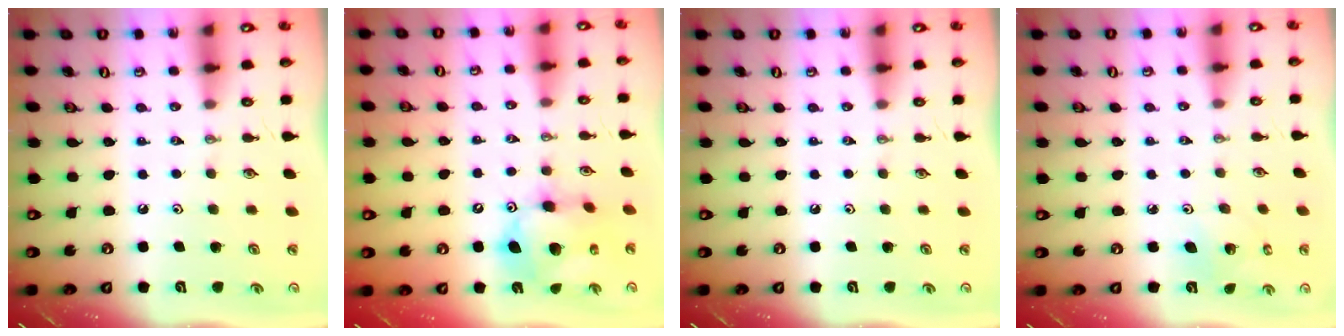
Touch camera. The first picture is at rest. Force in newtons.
{"total": 13.4, "press": 13.4, "slide": 1.3}
{"total": 0.0}
{"total": 3.3, "press": 3.2, "slide": 0.3}